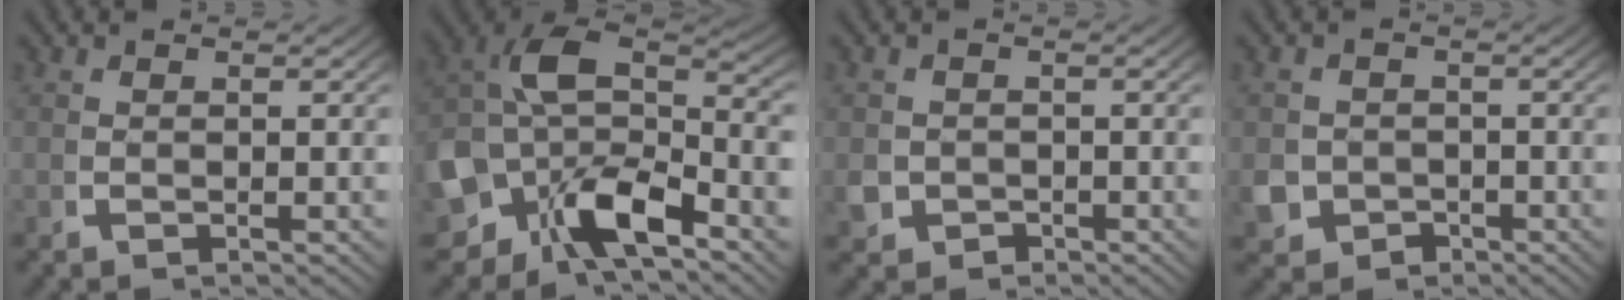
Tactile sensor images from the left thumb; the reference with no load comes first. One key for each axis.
{"total": 14.5, "fx": -1.1, "fy": 10.5, "fz": 9.9, "tx": -0.234, "ty": -0.051, "tz": -0.012}
{"total": 2.7, "fx": -1.2, "fy": 2.4, "fz": 0.5, "tx": -0.024, "ty": -0.015, "tz": -0.017}
{"total": 4.4, "fx": -2.1, "fy": 3.6, "fz": 1.2, "tx": -0.040, "ty": -0.024, "tz": -0.029}